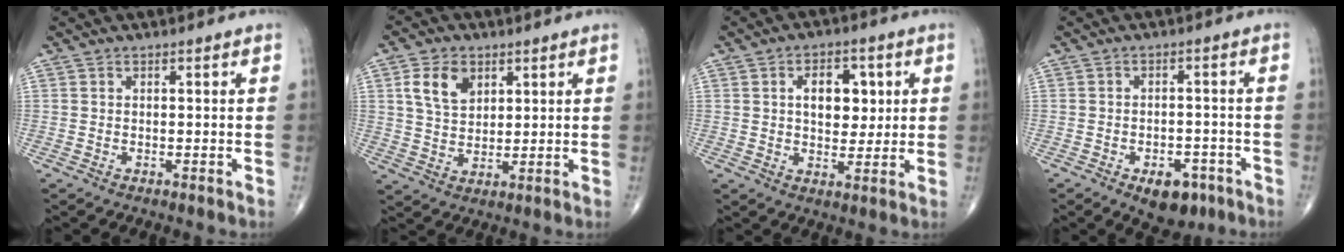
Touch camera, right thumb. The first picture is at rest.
{"total": 7.9, "force": [3.3, 5.4, 4.7], "torque": [-0.068, -0.012, 0.064]}
{"total": 8.5, "force": [1.9, 5.4, 6.3], "torque": [-0.051, -0.006, 0.028]}
{"total": 7.4, "force": [-4.1, 4.3, 4.5], "torque": [-0.041, 0.020, -0.051]}